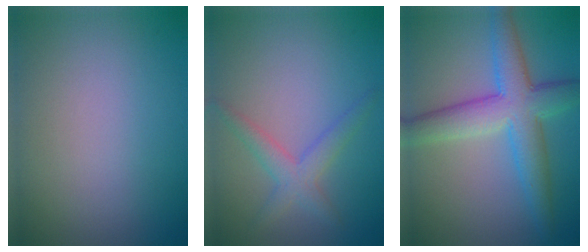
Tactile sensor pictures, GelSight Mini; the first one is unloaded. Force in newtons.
{"total": 2.6, "press": 2.6, "slide": 0.1}
{"total": 6.6, "press": 6.6, "slide": 0.1}